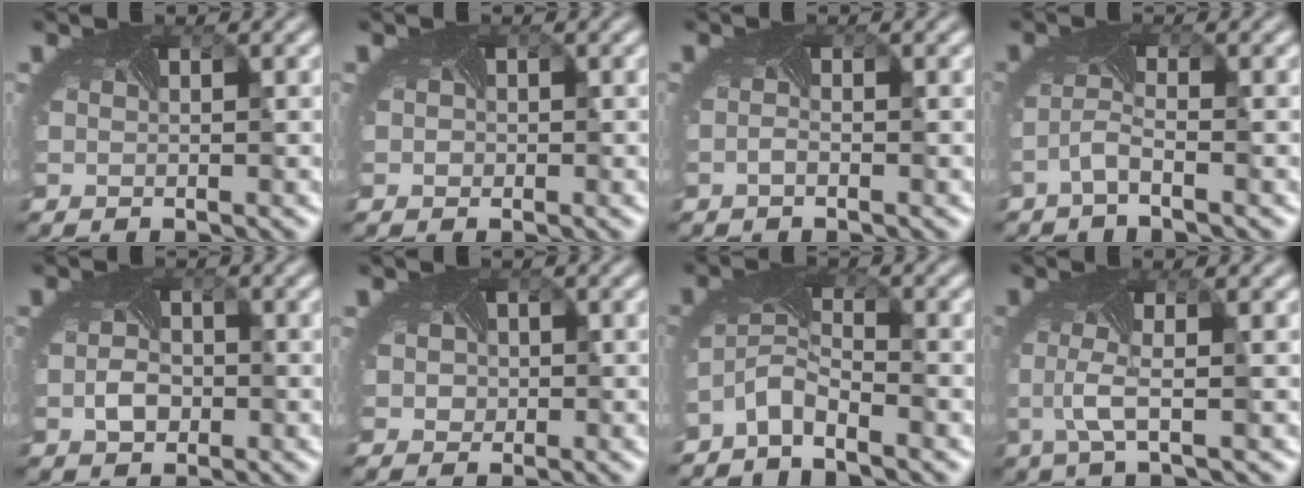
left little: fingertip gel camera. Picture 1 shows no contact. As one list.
[{"total": 1.0, "force": [0.1, 0.9, 0.2], "torque": [0.004, -0.002, -0.001]}, {"total": 0.6, "force": [-0.6, -0.2, 0.1], "torque": [-0.010, -0.002, -0.011]}, {"total": 1.7, "force": [-1.1, -0.2, 1.2], "torque": [-0.035, 0.001, -0.030]}, {"total": 2.0, "force": [-0.6, 1.5, 1.1], "torque": [-0.029, -0.005, -0.014]}, {"total": 2.7, "force": [0.3, 2.4, 1.2], "torque": [-0.009, 0.009, -0.004]}, {"total": 2.7, "force": [-2.4, 0.5, 1.2], "torque": [-0.038, -0.008, -0.057]}, {"total": 2.2, "force": [-0.3, 0.1, 2.2], "torque": [-0.061, -0.006, -0.006]}]